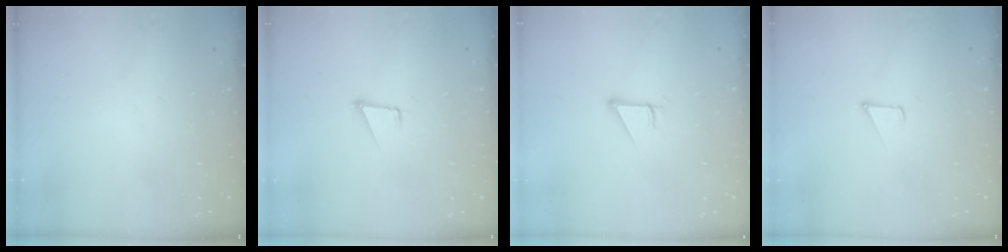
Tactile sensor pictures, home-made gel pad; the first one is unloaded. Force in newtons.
{"total": 1.6, "press": 1.5, "slide": 0.1}
{"total": 2.8, "press": 2.8, "slide": 0.0}
{"total": 2.3, "press": 2.3, "slide": 0.2}